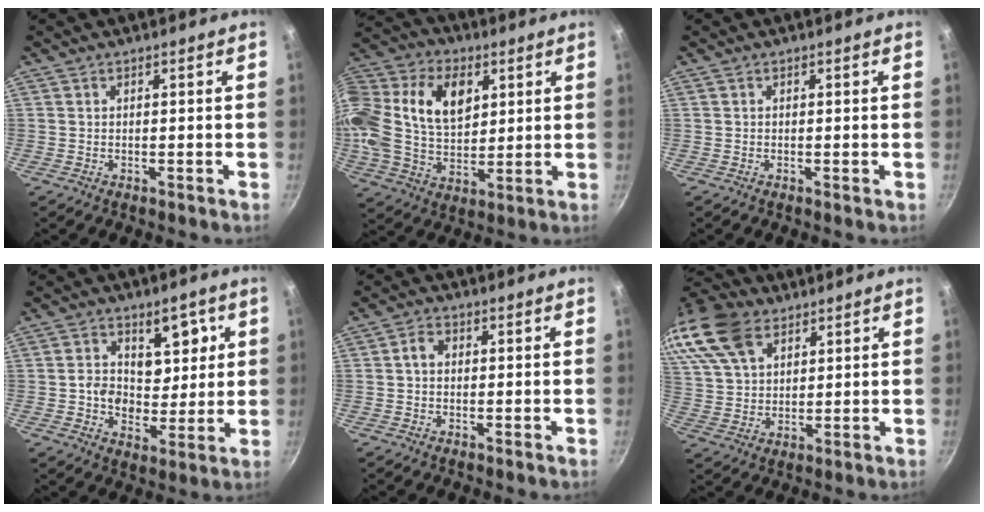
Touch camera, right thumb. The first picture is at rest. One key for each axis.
{"total": 25.3, "fx": 6.6, "fy": 17.1, "fz": 17.4, "tx": -0.377, "ty": 0.030, "tz": 0.109}
{"total": 0.0}
{"total": 10.2, "fx": 2.8, "fy": 8.1, "fz": 5.5, "tx": -0.041, "ty": -0.026, "tz": 0.039}
{"total": 2.5, "fx": 0.1, "fy": 1.9, "fz": 1.6, "tx": -0.025, "ty": 0.007, "tz": -0.001}
{"total": 18.9, "fx": 10.6, "fy": 11.7, "fz": 10.4, "tx": -0.223, "ty": 0.010, "tz": 0.205}